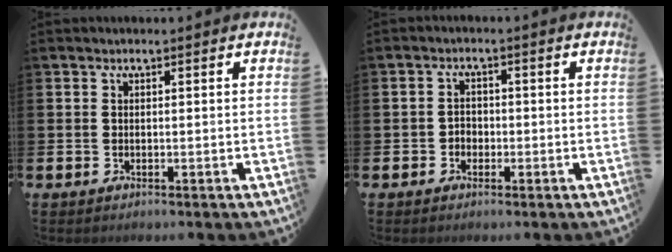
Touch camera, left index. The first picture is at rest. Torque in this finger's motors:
{"motor_torque": [-0.08, 0.03, 0.00, 0.00]}